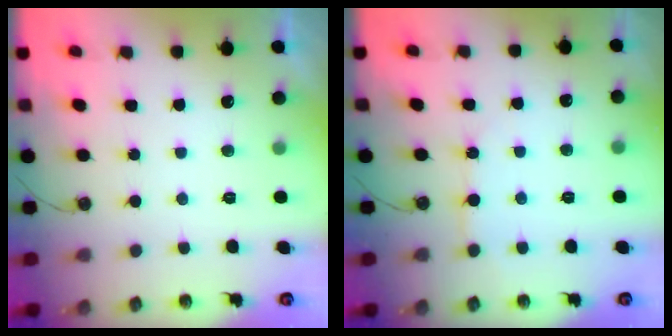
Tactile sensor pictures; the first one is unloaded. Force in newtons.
{"total": 3.6, "press": 3.6, "slide": 0.2}